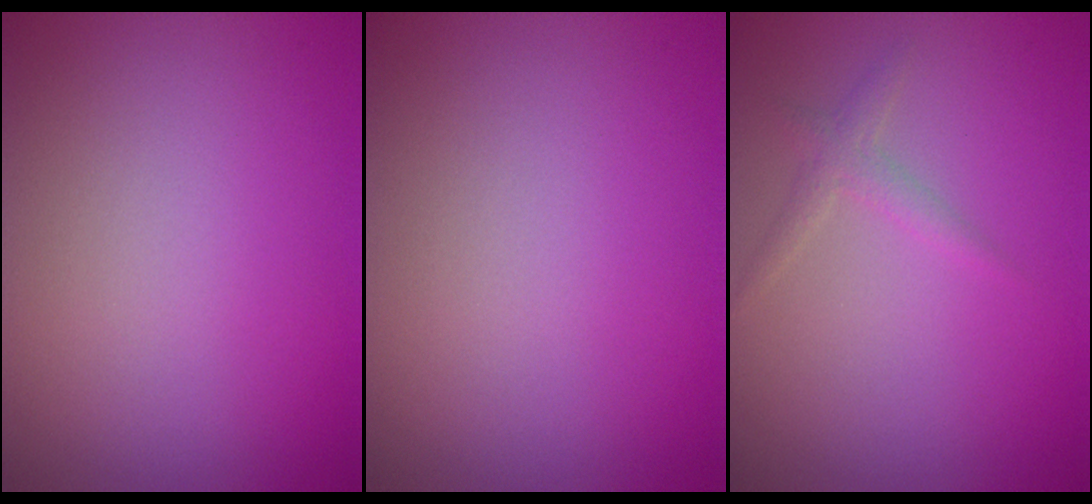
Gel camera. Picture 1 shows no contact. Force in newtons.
{"total": 0.0}
{"total": 1.3, "press": 1.3, "slide": 0.0}